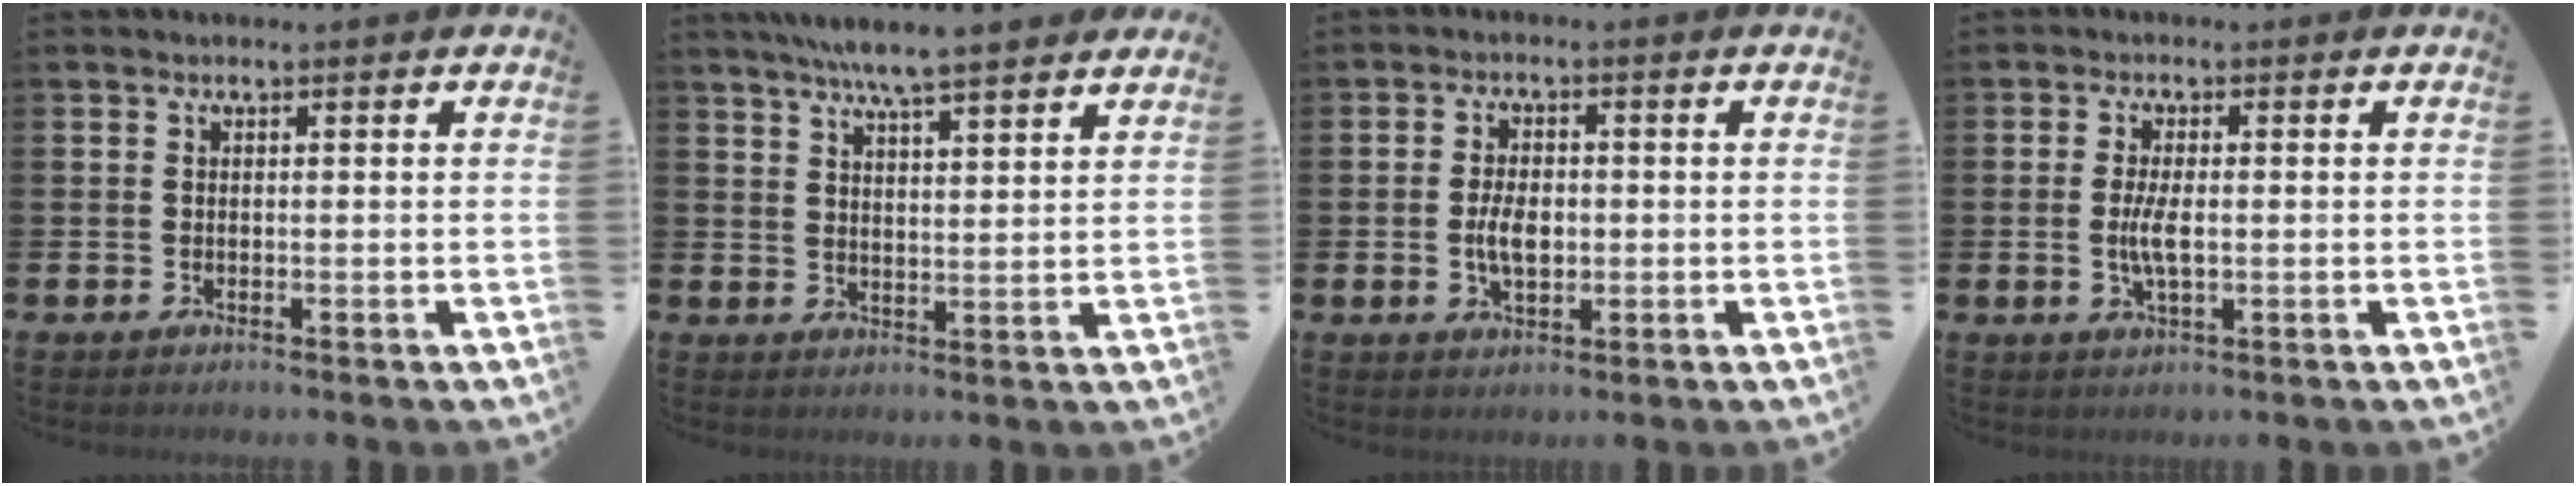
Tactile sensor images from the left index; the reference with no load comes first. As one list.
[{"total": 6.7, "force": [6.3, 0.1, 2.3], "torque": [-0.059, -0.023, 0.111]}, {"total": 4.2, "force": [-0.2, 2.4, 3.5], "torque": [-0.049, 0.001, -0.008]}, {"total": 3.8, "force": [-0.1, 1.3, 3.6], "torque": [-0.063, -0.005, -0.007]}]